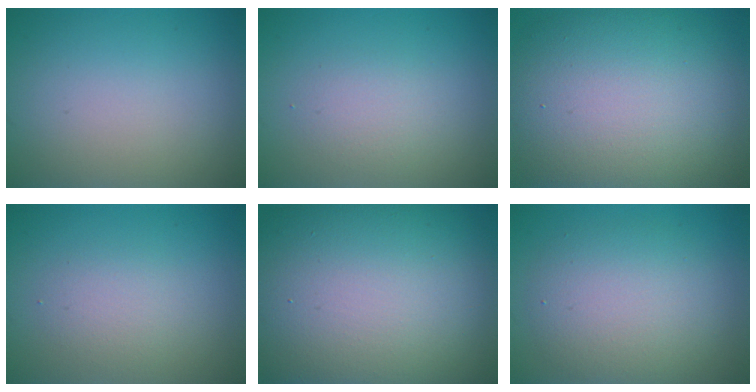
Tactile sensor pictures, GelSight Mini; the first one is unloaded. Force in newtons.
{"total": 1.9, "press": 1.9, "slide": 0.1}
{"total": 14.6, "press": 14.6, "slide": 0.3}
{"total": 2.0, "press": 2.0, "slide": 0.1}
{"total": 19.0, "press": 18.9, "slide": 1.1}
{"total": 5.3, "press": 5.3, "slide": 0.1}